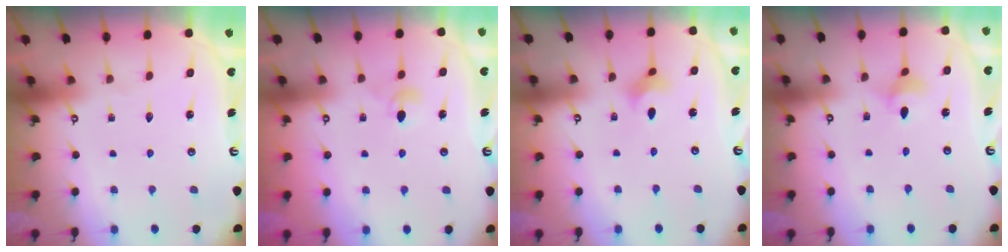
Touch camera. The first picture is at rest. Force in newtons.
{"total": 4.2, "press": 4.1, "slide": 1.0}
{"total": 2.2, "press": 2.2, "slide": 0.2}
{"total": 3.8, "press": 3.7, "slide": 0.7}